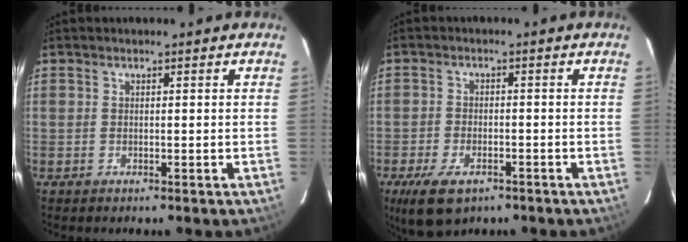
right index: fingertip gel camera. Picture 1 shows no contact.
{"total": 8.7, "force": [-5.3, 4.3, 5.3], "torque": [-0.125, -0.018, -0.089]}